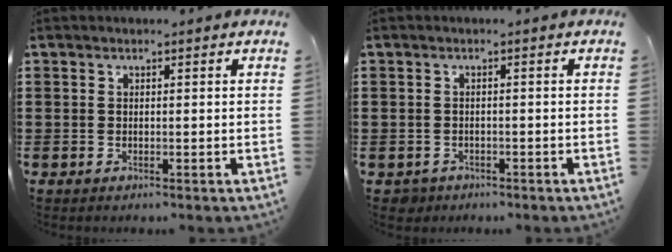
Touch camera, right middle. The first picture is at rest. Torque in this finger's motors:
{"motor_torque": [-0.04, 0.07, -0.02, 0.01]}